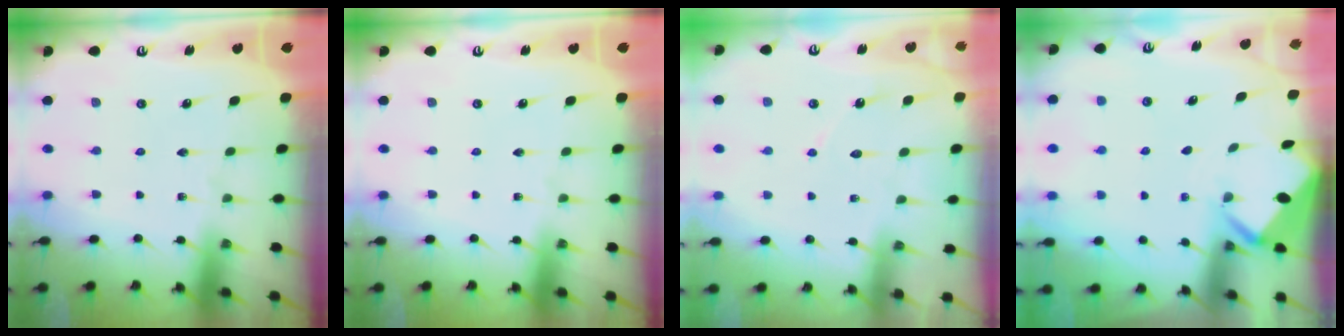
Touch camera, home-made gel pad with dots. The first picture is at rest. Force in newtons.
{"total": 0.0}
{"total": 4.1, "press": 4.1, "slide": 0.3}
{"total": 2.9, "press": 2.9, "slide": 0.2}